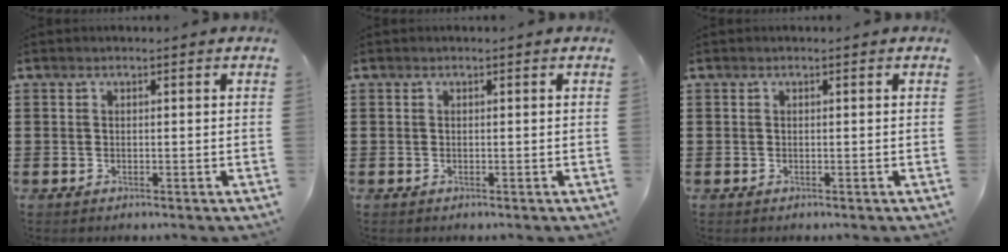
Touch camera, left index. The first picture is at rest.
{"total": 0.0}
{"total": 0.0}